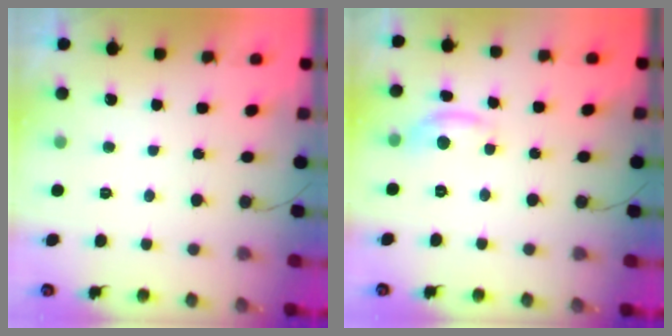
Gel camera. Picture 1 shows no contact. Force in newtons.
{"total": 7.3, "press": 7.3, "slide": 0.1}